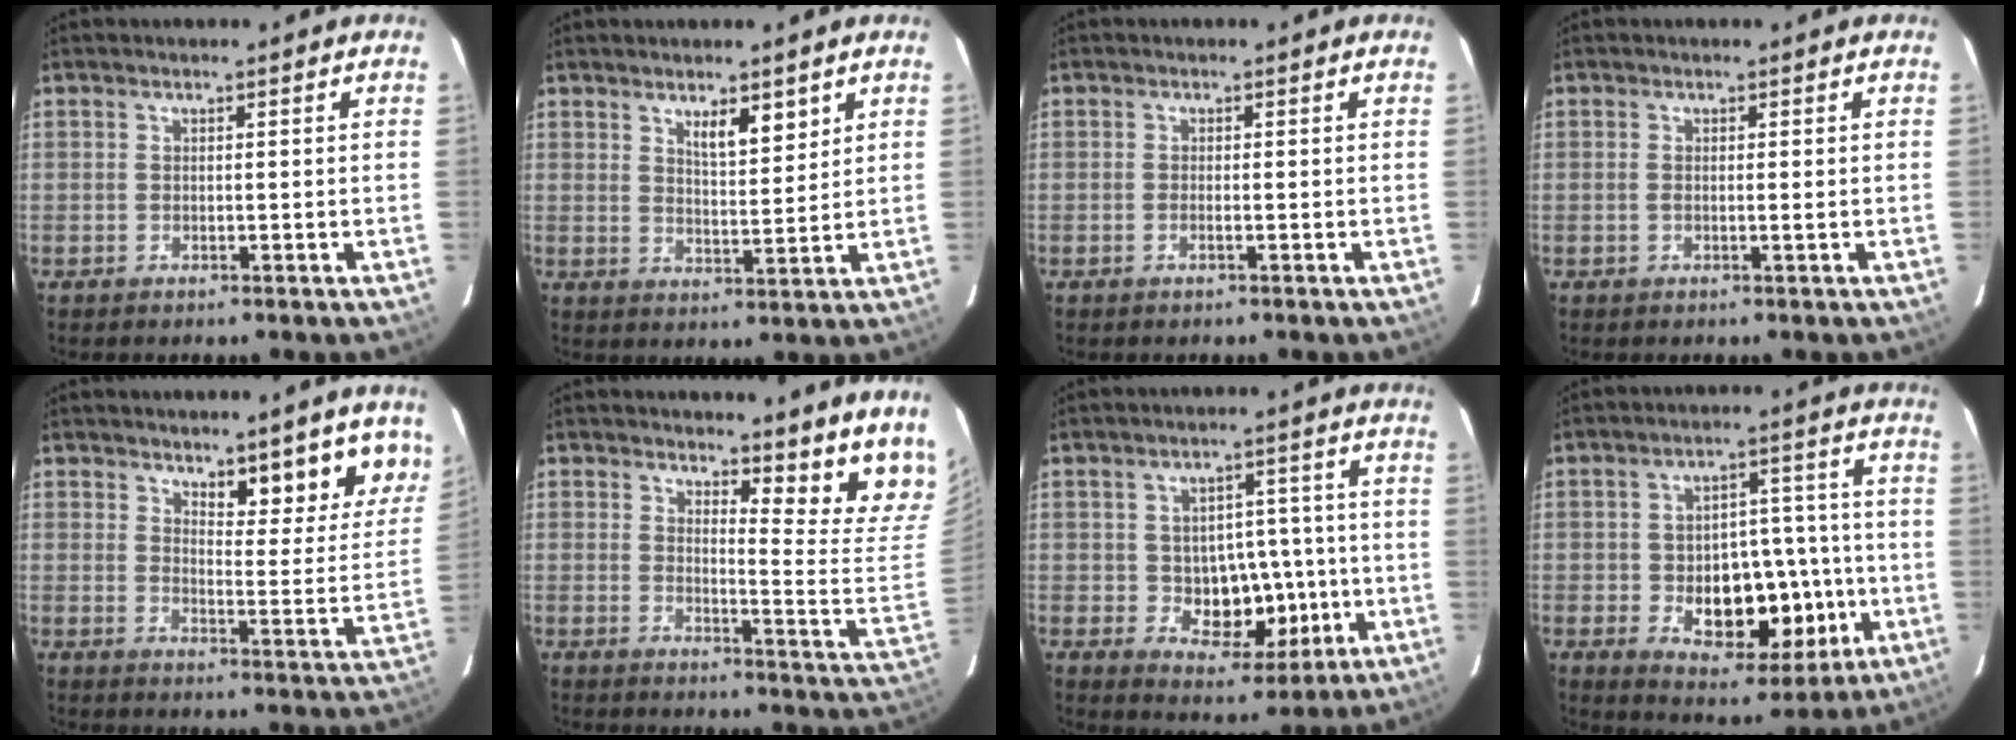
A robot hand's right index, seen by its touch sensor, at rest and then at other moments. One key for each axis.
{"total": 4.9, "fx": 3.1, "fy": 1.4, "fz": 3.5, "tx": -0.060, "ty": -0.004, "tz": 0.054}
{"total": 0.7, "fx": -0.3, "fy": 0.0, "fz": 0.7, "tx": -0.016, "ty": -0.001, "tz": -0.004}
{"total": 0.9, "fx": 0.0, "fy": 0.0, "fz": 0.9, "tx": -0.020, "ty": -0.001, "tz": -0.001}
{"total": 11.1, "fx": 8.8, "fy": 2.6, "fz": 6.3, "tx": -0.058, "ty": -0.022, "tz": 0.103}
{"total": 15.0, "fx": 14.3, "fy": 1.7, "fz": 4.4, "tx": -0.027, "ty": -0.117, "tz": 0.139}
{"total": 9.4, "fx": -1.4, "fy": 6.2, "fz": 7.0, "tx": -0.093, "ty": 0.016, "tz": -0.007}
{"total": 14.1, "fx": -3.1, "fy": 7.8, "fz": 11.3, "tx": -0.157, "ty": 0.021, "tz": -0.029}